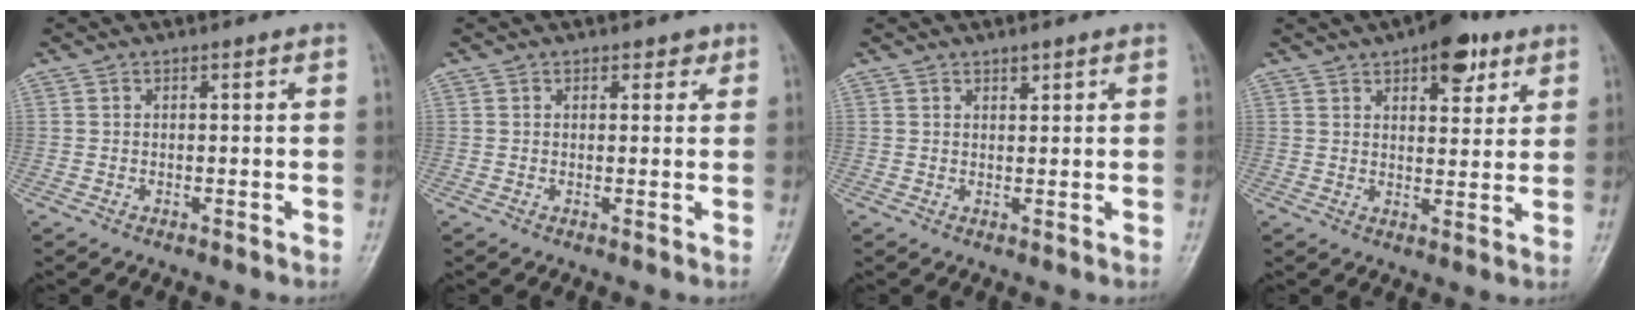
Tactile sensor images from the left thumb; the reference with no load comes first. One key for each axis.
{"total": 2.0, "fx": 1.2, "fy": 1.3, "fz": 0.9, "tx": 0.006, "ty": -0.003, "tz": 0.011}
{"total": 1.4, "fx": 1.1, "fy": 0.6, "fz": 0.7, "tx": -0.004, "ty": -0.007, "tz": 0.017}
{"total": 9.4, "fx": 5.3, "fy": 4.4, "fz": 6.4, "tx": -0.060, "ty": -0.020, "tz": 0.071}